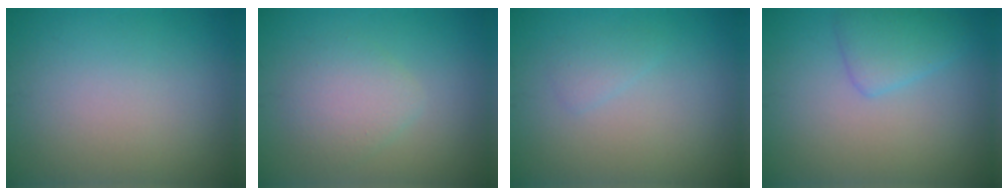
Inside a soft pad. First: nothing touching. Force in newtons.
{"total": 2.9, "press": 2.9, "slide": 0.2}
{"total": 1.1, "press": 1.1, "slide": 0.1}
{"total": 2.6, "press": 2.6, "slide": 0.1}